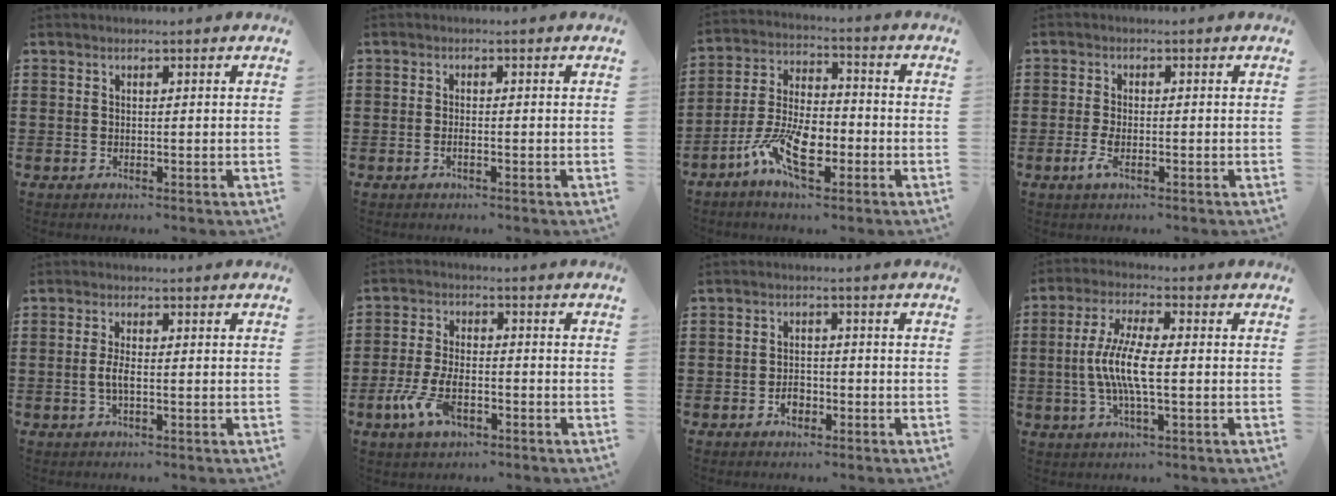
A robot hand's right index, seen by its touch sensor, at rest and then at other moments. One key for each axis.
{"total": 0.9, "fx": -0.4, "fy": 0.2, "fz": 0.8, "tx": -0.016, "ty": -0.006, "tz": -0.006}
{"total": 10.2, "fx": -4.6, "fy": 4.7, "fz": 7.8, "tx": -0.172, "ty": 0.002, "tz": -0.087}
{"total": 2.9, "fx": -1.1, "fy": 1.0, "fz": 2.5, "tx": -0.067, "ty": -0.008, "tz": -0.027}
{"total": 2.7, "fx": -0.4, "fy": 0.6, "fz": 2.5, "tx": -0.061, "ty": -0.007, "tz": -0.012}
{"total": 7.1, "fx": -3.0, "fy": 3.3, "fz": 5.5, "tx": -0.131, "ty": -0.007, "tz": -0.059}
{"total": 2.6, "fx": -1.2, "fy": 1.8, "fz": 1.4, "tx": -0.029, "ty": 0.000, "tz": -0.024}
{"total": 7.7, "fx": -1.0, "fy": 1.8, "fz": 7.4, "tx": -0.163, "ty": -0.011, "tz": -0.028}